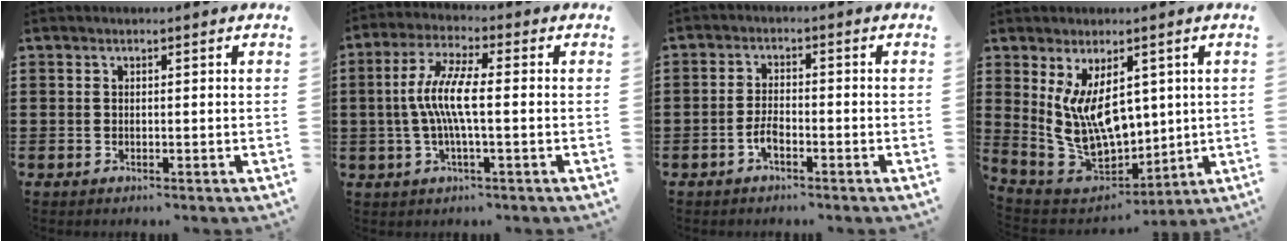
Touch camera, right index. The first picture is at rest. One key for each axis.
{"total": 7.3, "fx": -0.6, "fy": 1.2, "fz": 7.2, "tx": -0.157, "ty": -0.010, "tz": -0.020}
{"total": 3.0, "fx": -1.5, "fy": 1.2, "fz": 2.2, "tx": -0.055, "ty": 0.000, "tz": -0.034}
{"total": 11.9, "fx": 3.8, "fy": 7.3, "fz": 8.6, "tx": -0.184, "ty": -0.028, "tz": 0.071}